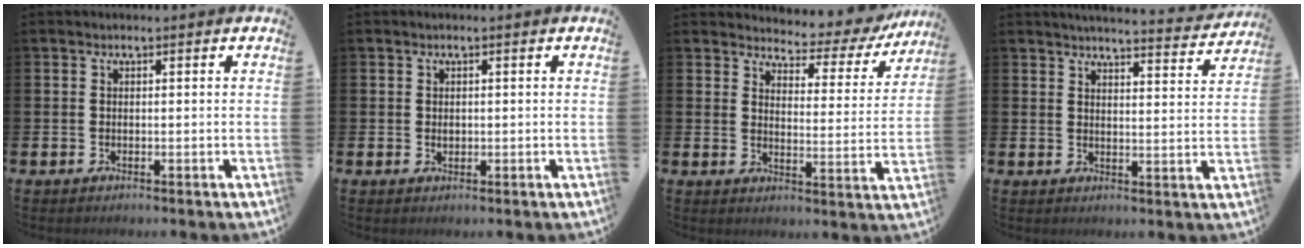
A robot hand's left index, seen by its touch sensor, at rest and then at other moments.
{"total": 0.8, "force": [0.3, 0.6, 0.4], "torque": [0.000, 0.001, 0.002]}
{"total": 4.5, "force": [4.1, 1.5, 1.0], "torque": [-0.028, -0.042, 0.061]}
{"total": 4.5, "force": [4.5, -0.1, 0.8], "torque": [-0.015, -0.038, 0.074]}